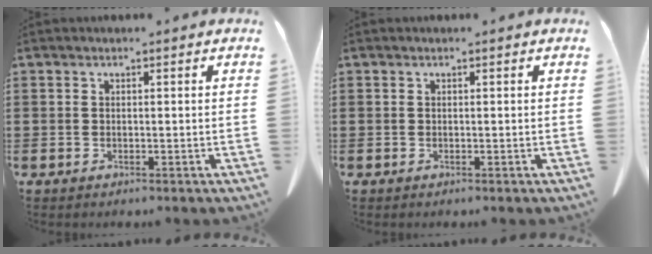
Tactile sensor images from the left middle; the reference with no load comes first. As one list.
[{"total": 0.0}]